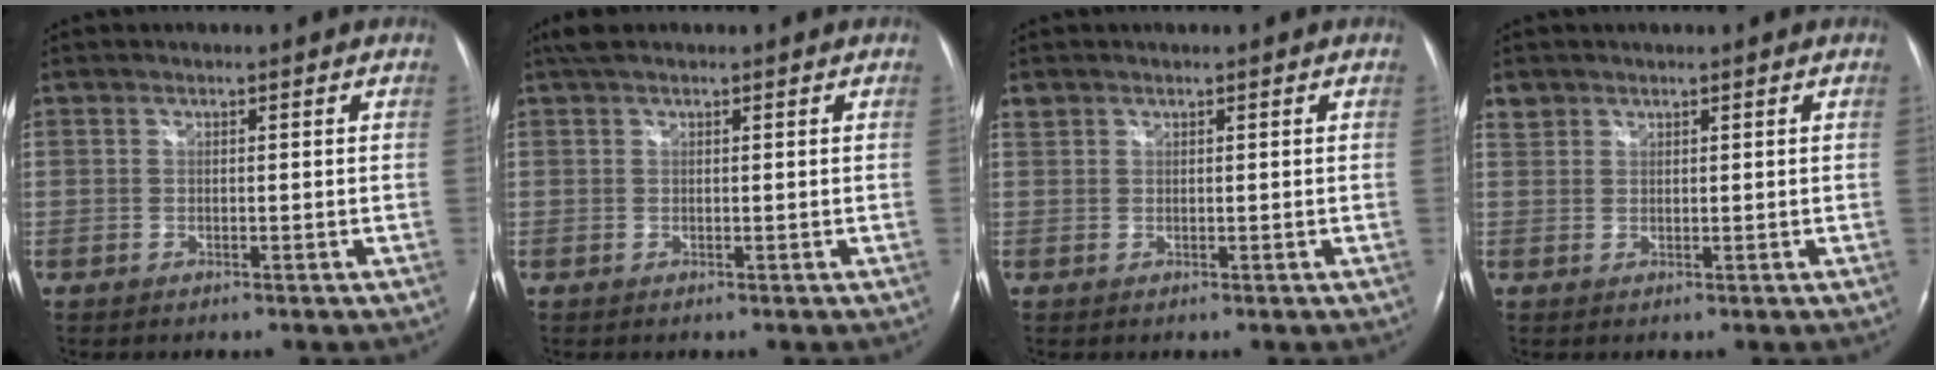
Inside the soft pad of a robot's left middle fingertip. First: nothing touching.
{"total": 2.6, "force": [2.0, 0.8, 1.5], "torque": [-0.033, 0.022, 0.038]}
{"total": 0.9, "force": [0.8, 0.4, 0.0], "torque": [-0.002, 0.008, 0.016]}
{"total": 1.6, "force": [1.3, 1.0, -0.1], "torque": [0.005, 0.008, 0.023]}